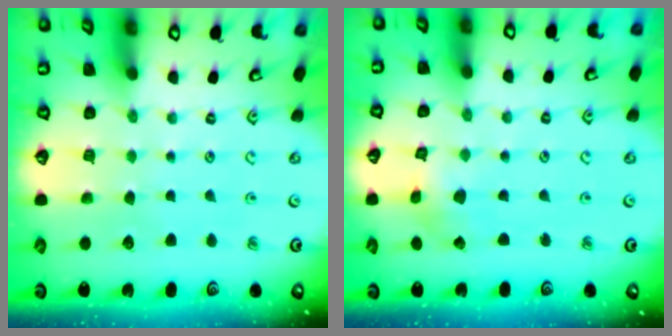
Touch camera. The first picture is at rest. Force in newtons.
{"total": 2.9, "press": 2.8, "slide": 0.3}